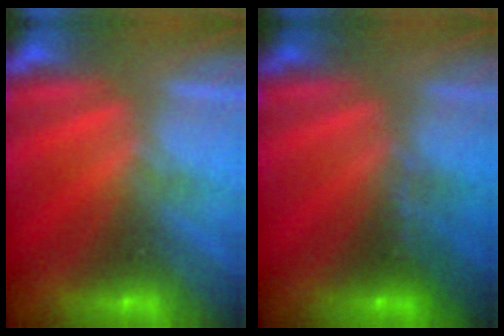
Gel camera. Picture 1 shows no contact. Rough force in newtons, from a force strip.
{"total": 5.1}